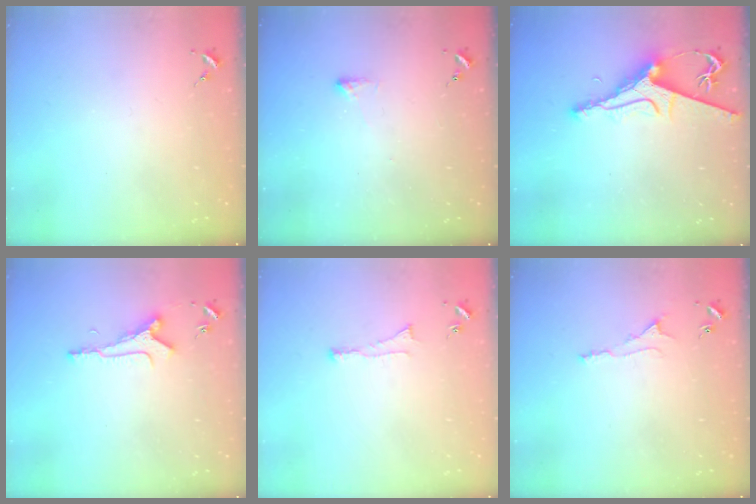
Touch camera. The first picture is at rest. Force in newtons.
{"total": 2.5, "press": 2.4, "slide": 0.5}
{"total": 9.2, "press": 9.1, "slide": 1.2}
{"total": 6.4, "press": 6.3, "slide": 0.6}
{"total": 3.1, "press": 3.1, "slide": 0.5}
{"total": 5.5, "press": 5.4, "slide": 0.7}